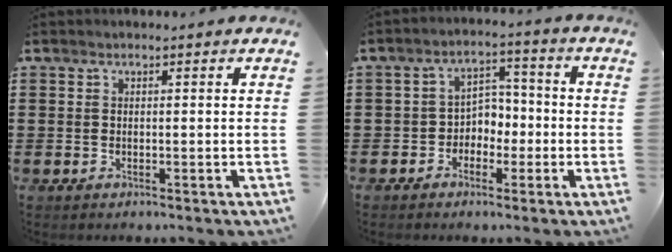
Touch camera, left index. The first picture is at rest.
{"total": 4.1, "force": [-1.8, 3.4, 1.5], "torque": [-0.041, 0.013, -0.041]}